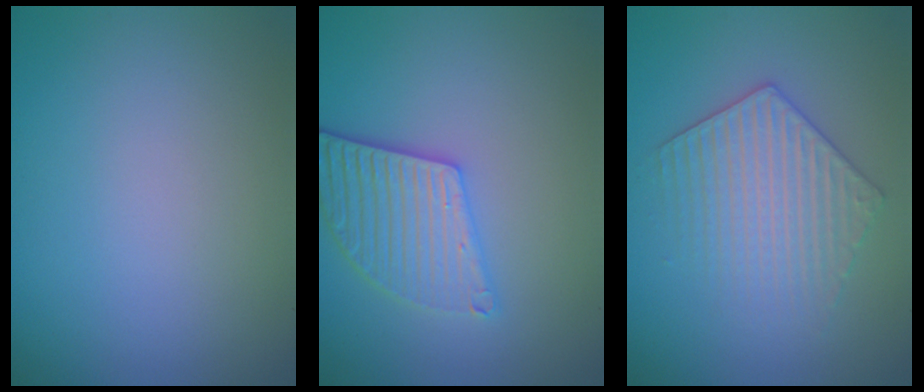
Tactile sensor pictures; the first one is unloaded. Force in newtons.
{"total": 3.7, "press": 3.3, "slide": 1.7}
{"total": 3.5, "press": 3.4, "slide": 0.7}